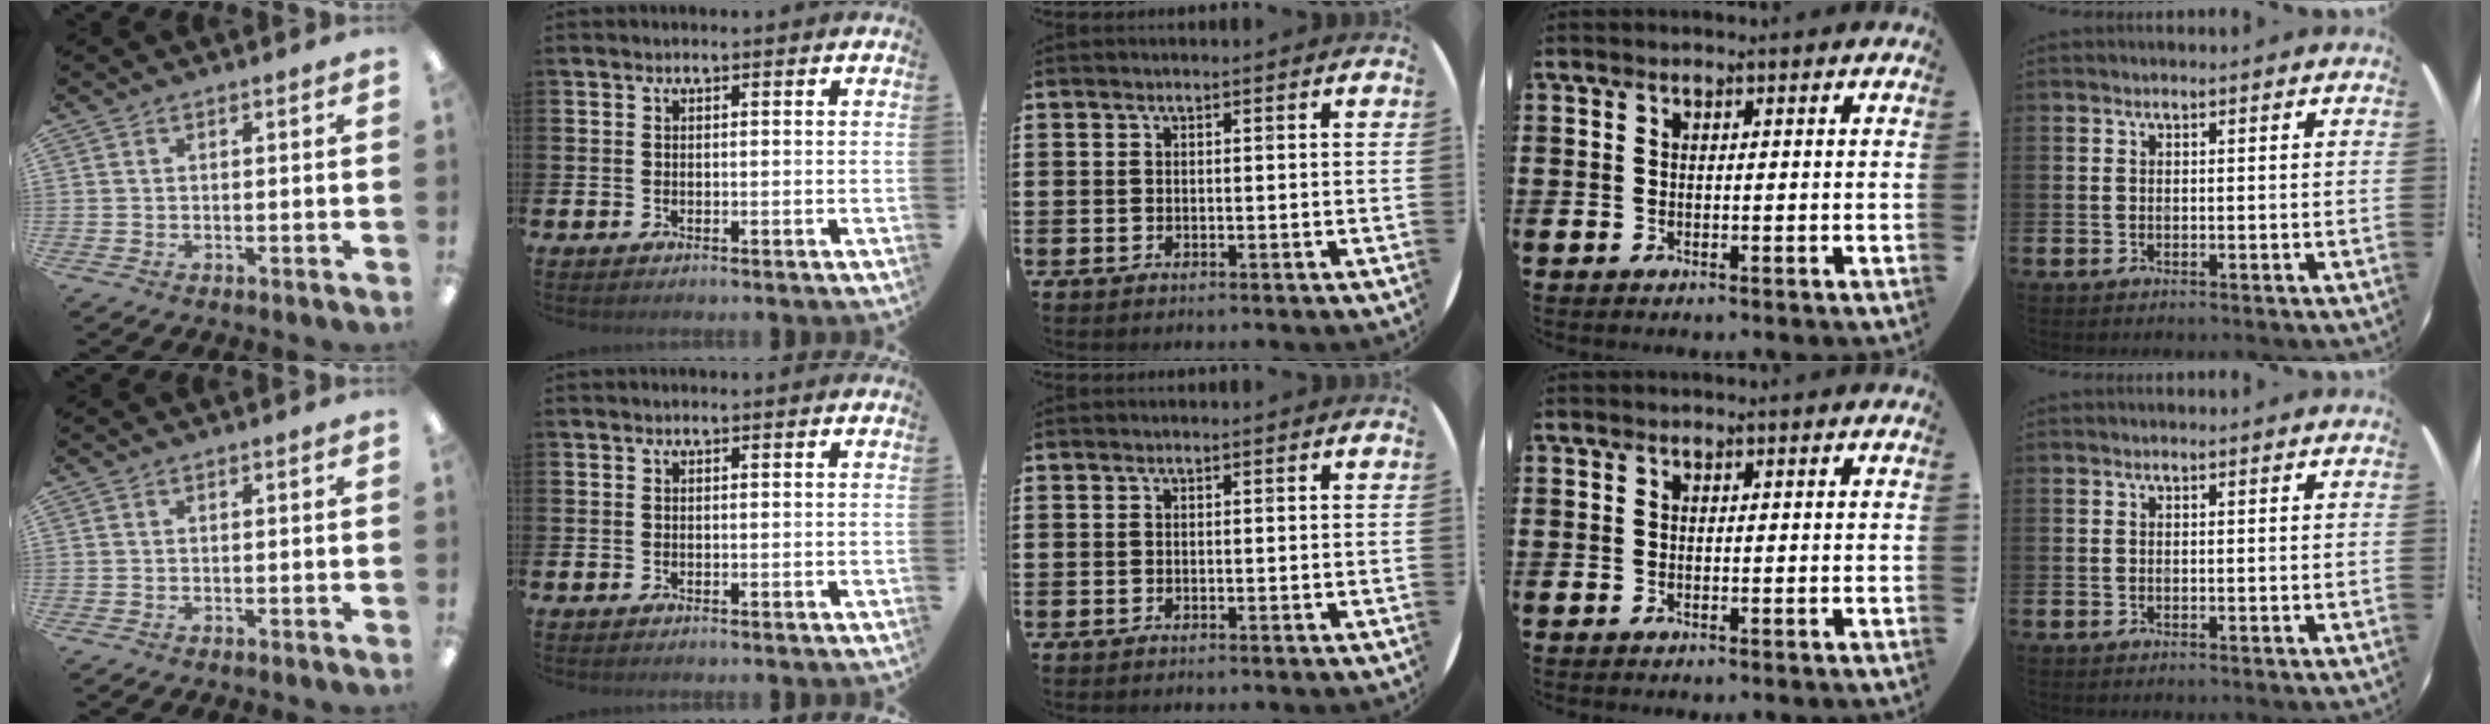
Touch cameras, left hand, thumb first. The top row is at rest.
{}